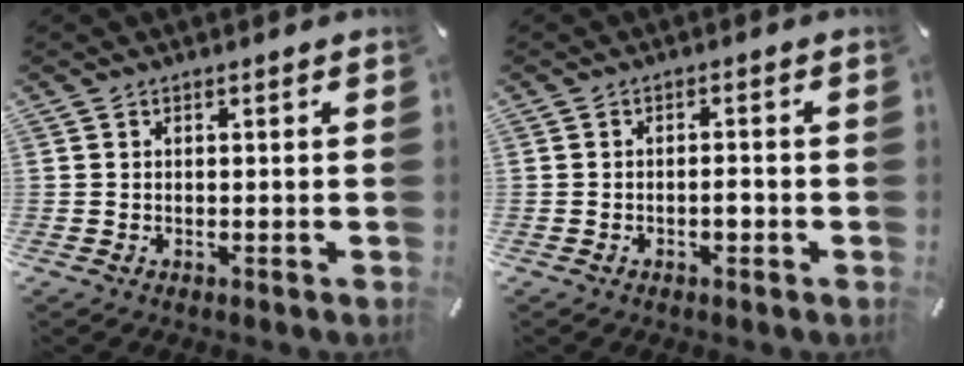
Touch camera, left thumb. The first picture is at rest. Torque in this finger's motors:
{"motor_torque": [0.35, 0.37, 0.10, 0.00, 0.00]}